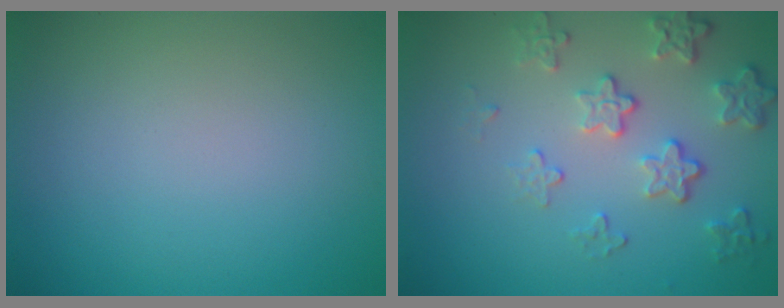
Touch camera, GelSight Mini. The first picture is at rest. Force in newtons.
{"total": 4.2, "press": 3.2, "slide": 2.8}